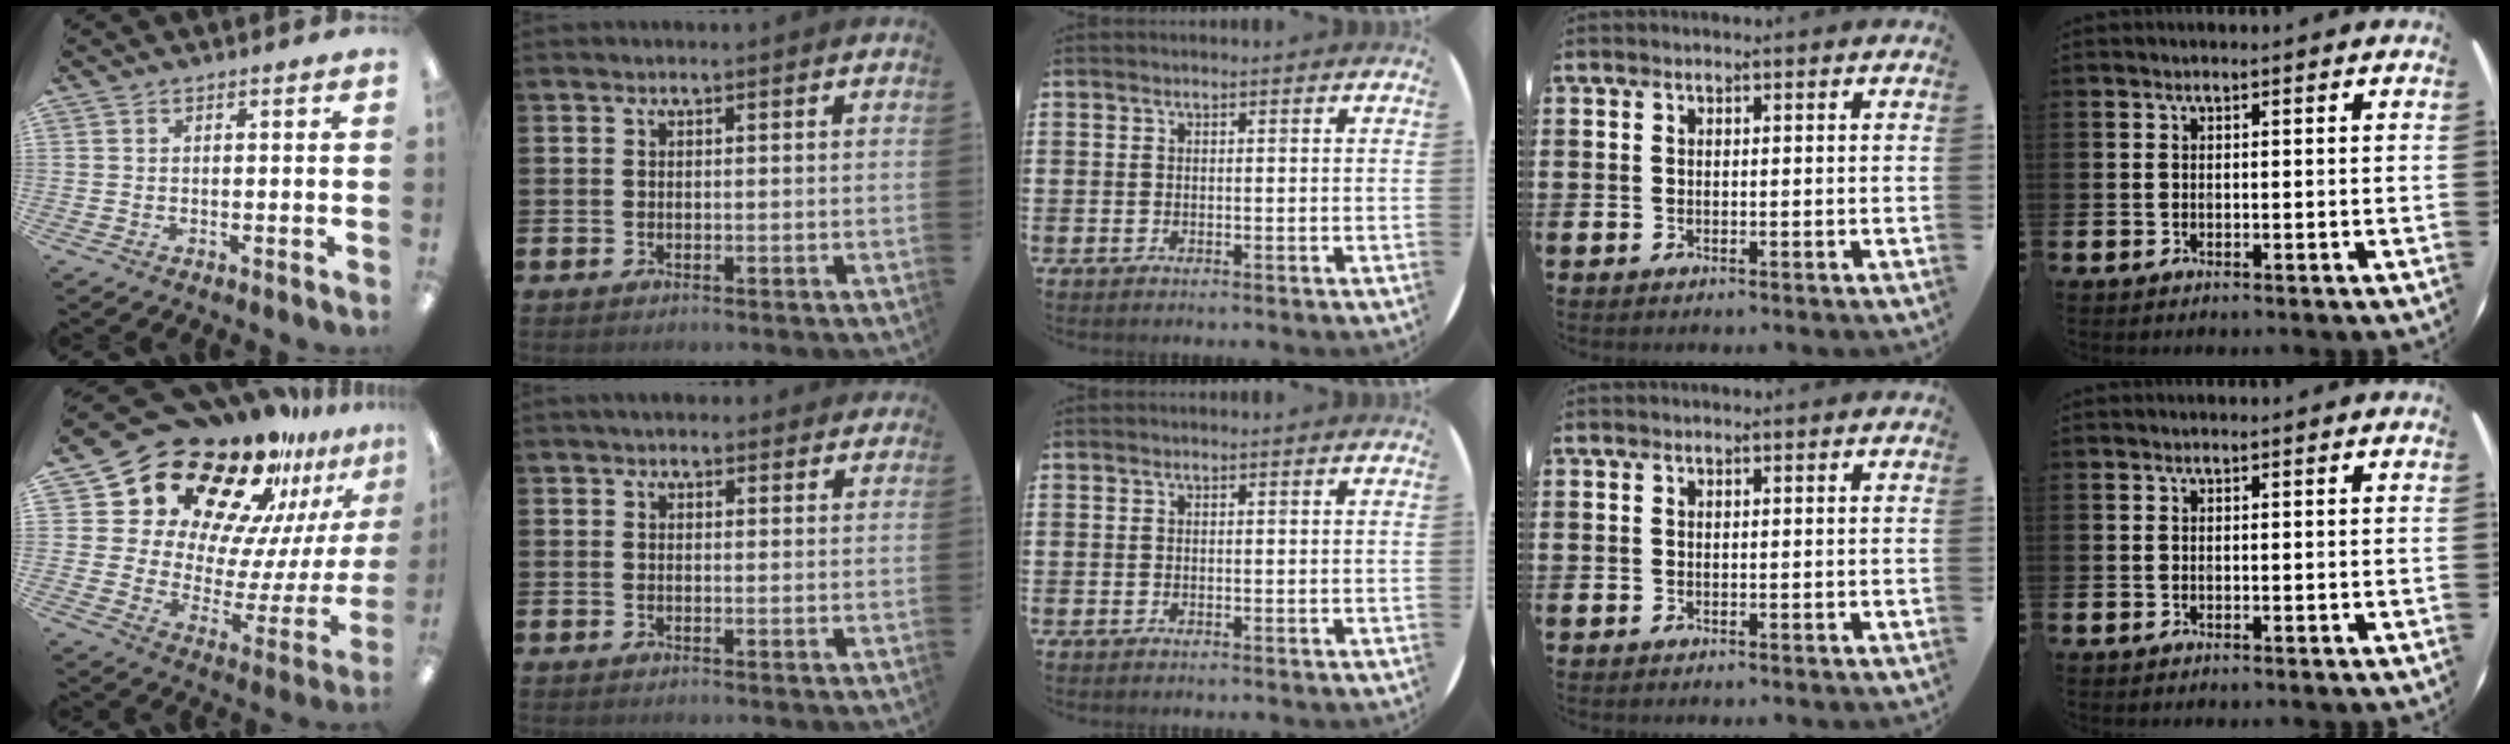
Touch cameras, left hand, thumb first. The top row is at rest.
{"thumb": {"total": 24.2, "force": [19.1, 11.0, 10.0], "torque": [-0.172, -0.155, 0.344]}, "index": {"total": 2.3, "force": [2.2, 0.8, 0.2], "torque": [0.004, -0.007, 0.037]}}